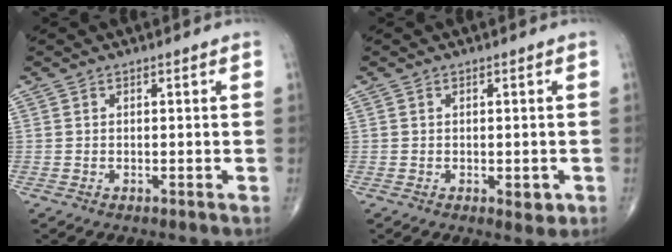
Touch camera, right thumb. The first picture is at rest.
{"total": 2.4, "force": [-0.6, 1.2, 1.9], "torque": [-0.014, -0.003, -0.004]}